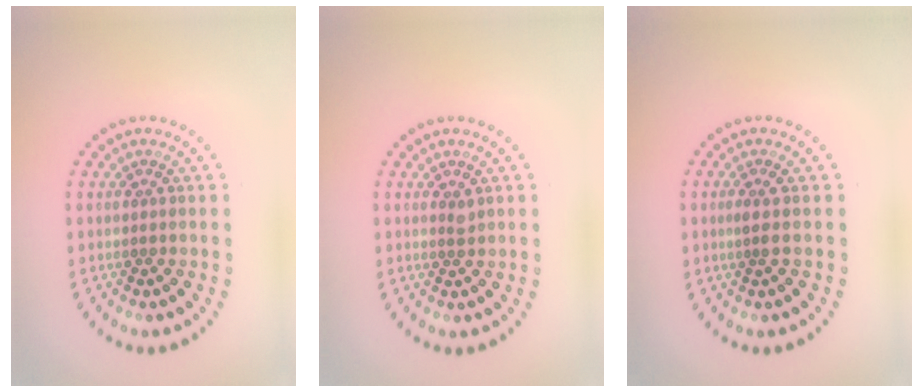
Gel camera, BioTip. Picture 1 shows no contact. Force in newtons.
{"total": 0.7, "press": 0.5, "slide": 0.4}
{"total": 0.9, "press": 0.6, "slide": 0.7}